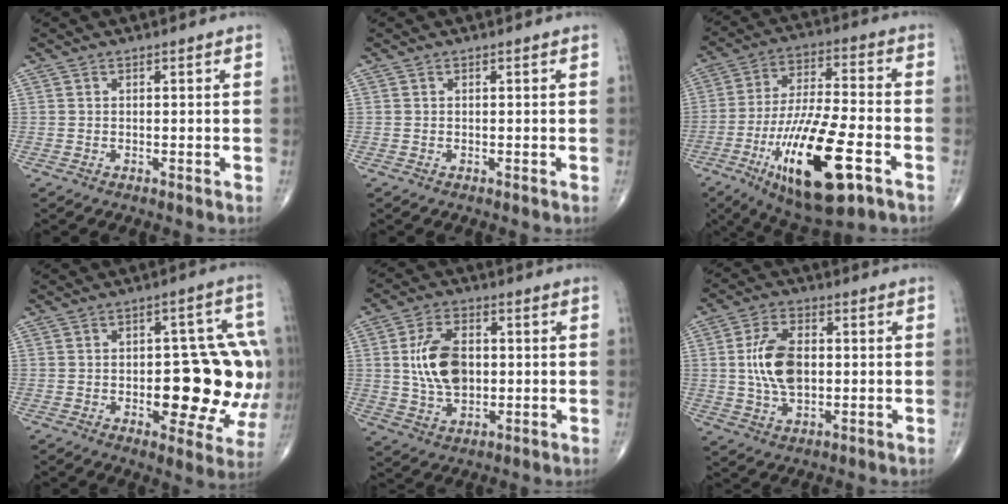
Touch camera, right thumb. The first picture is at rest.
{"total": 0.0}
{"total": 21.6, "force": [-8.9, 6.8, 18.5], "torque": [-0.360, 0.017, -0.145]}
{"total": 19.2, "force": [-1.3, 8.2, 17.3], "torque": [-0.190, 0.013, -0.005]}
{"total": 11.4, "force": [0.8, 7.1, 8.9], "torque": [-0.151, 0.001, 0.020]}
{"total": 10.5, "force": [0.5, 6.0, 8.6], "torque": [-0.157, 0.003, 0.012]}